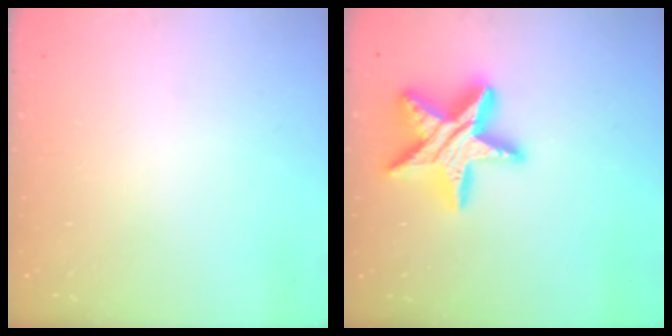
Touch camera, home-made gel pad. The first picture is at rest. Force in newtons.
{"total": 18.9, "press": 18.8, "slide": 1.5}